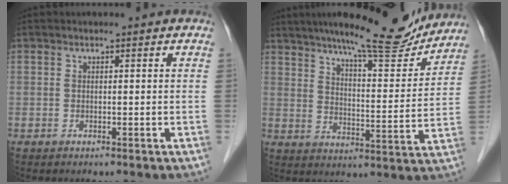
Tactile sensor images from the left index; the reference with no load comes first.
{"total": 17.4, "force": [15.1, 2.1, 8.4], "torque": [-0.123, -0.009, 0.214]}